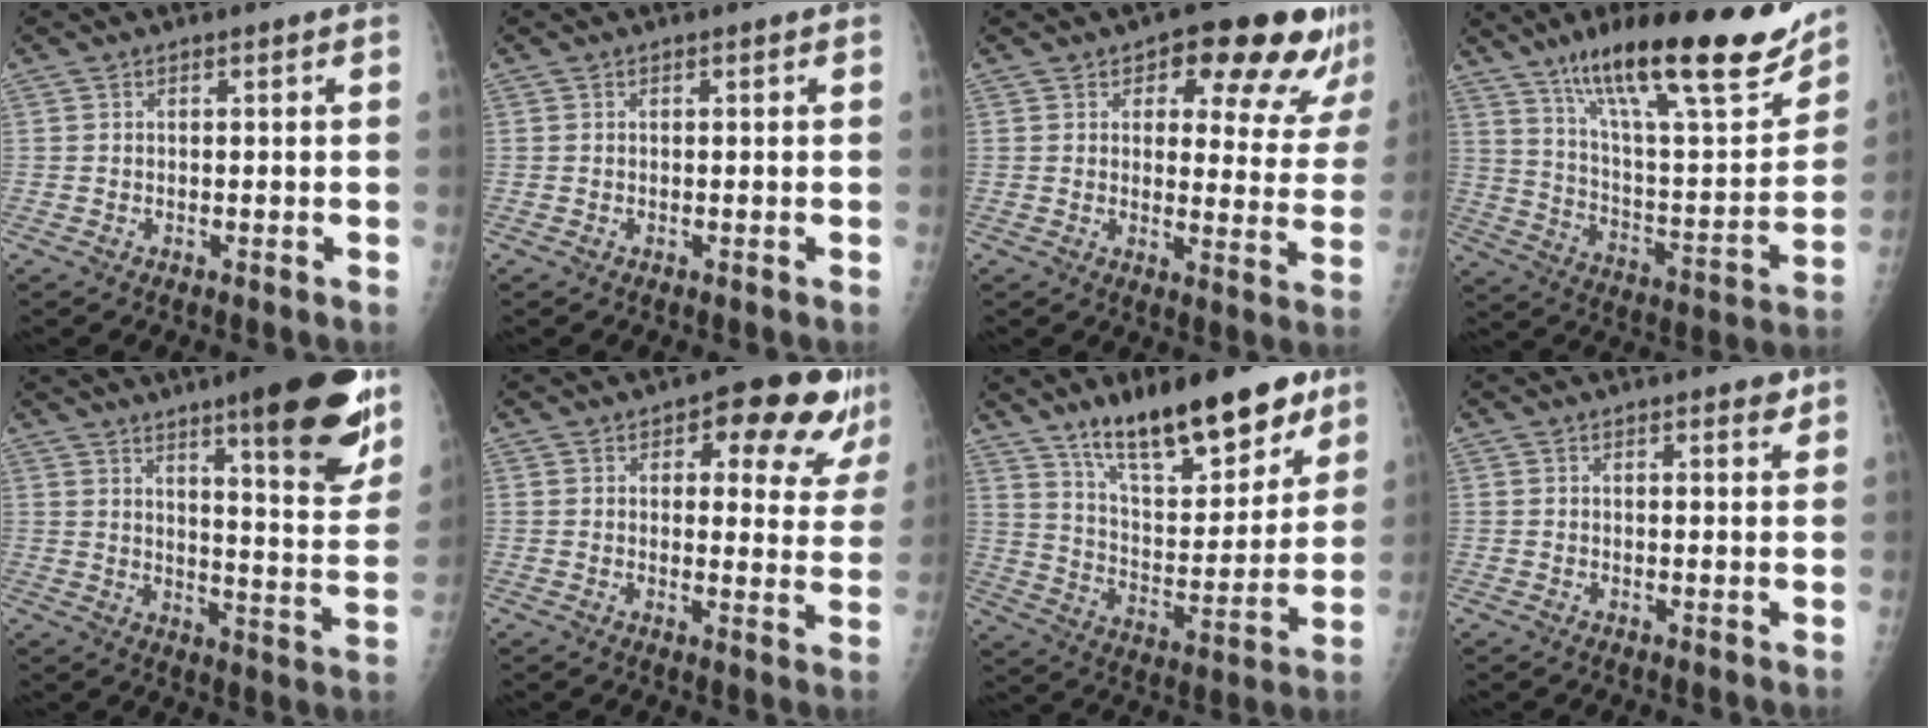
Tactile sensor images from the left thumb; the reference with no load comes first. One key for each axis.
{"total": 0.0}
{"total": 15.7, "fx": 10.0, "fy": 6.8, "fz": 10.0, "tx": -0.069, "ty": -0.044, "tz": 0.115}
{"total": 27.2, "fx": 18.0, "fy": 6.5, "fz": 19.4, "tx": -0.274, "ty": -0.056, "tz": 0.293}
{"total": 21.9, "fx": 13.4, "fy": 4.2, "fz": 16.8, "tx": -0.204, "ty": -0.066, "tz": 0.188}
{"total": 13.4, "fx": 7.7, "fy": 5.9, "fz": 9.2, "tx": -0.060, "ty": -0.033, "tz": 0.087}
{"total": 20.9, "fx": 14.5, "fy": 6.9, "fz": 13.5, "tx": -0.169, "ty": -0.078, "tz": 0.241}
{"total": 2.2, "fx": 1.6, "fy": 0.6, "fz": 1.3, "tx": -0.013, "ty": -0.009, "tz": 0.020}